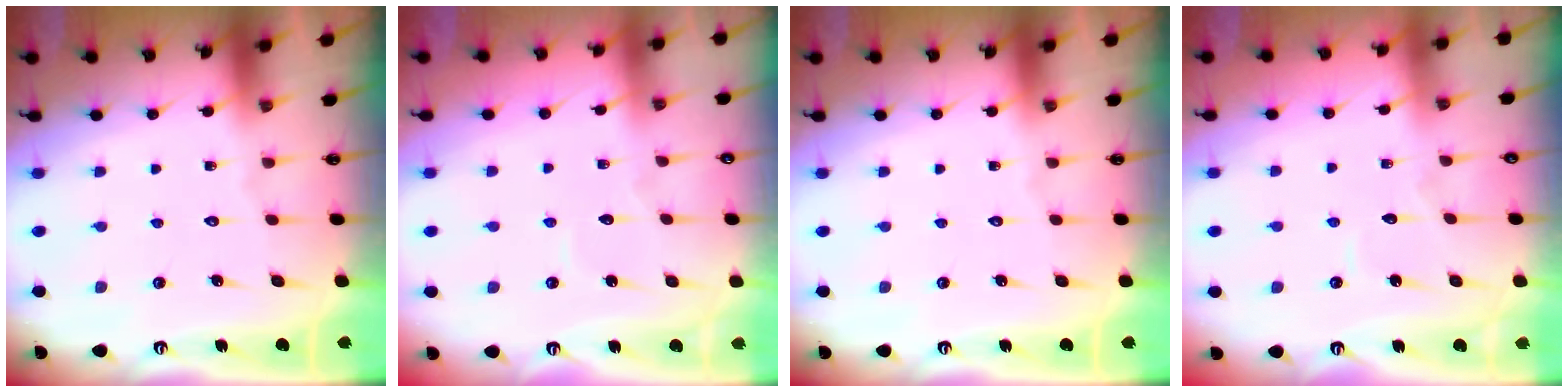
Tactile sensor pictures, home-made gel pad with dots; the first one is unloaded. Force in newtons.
{"total": 2.8, "press": 2.8, "slide": 0.3}
{"total": 0.0}
{"total": 2.8, "press": 2.8, "slide": 0.3}